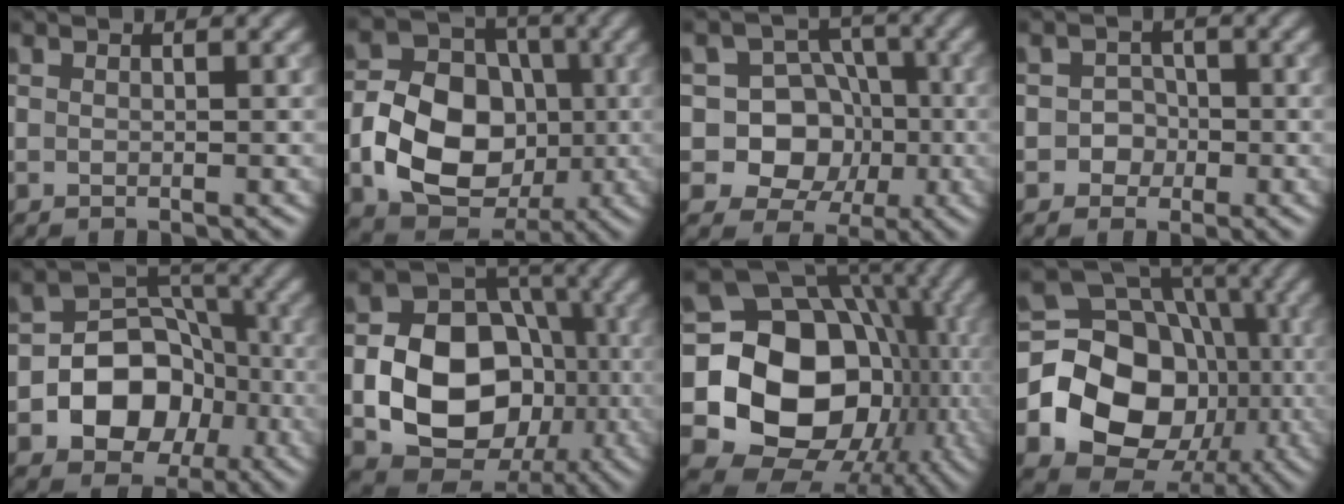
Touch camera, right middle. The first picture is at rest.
{"total": 10.2, "force": [-2.1, 7.7, 6.3], "torque": [-0.111, 0.000, -0.045]}
{"total": 9.6, "force": [-1.3, 8.8, 3.6], "torque": [-0.060, 0.037, -0.058]}
{"total": 1.9, "force": [-0.5, 1.8, 0.3], "torque": [0.020, 0.004, -0.017]}
{"total": 8.8, "force": [-2.7, 7.1, 4.5], "torque": [-0.046, 0.007, -0.075]}
{"total": 12.4, "force": [-2.3, 9.6, 7.6], "torque": [-0.121, -0.007, -0.048]}
{"total": 18.7, "force": [-2.0, 15.5, 10.2], "torque": [-0.153, -0.021, -0.037]}
{"total": 16.1, "force": [-3.1, 13.4, 8.4], "torque": [-0.130, -0.022, -0.069]}